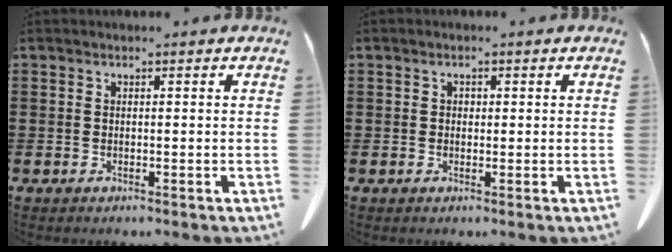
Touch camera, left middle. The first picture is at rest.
{"total": 0.8, "force": [0.3, 0.6, 0.4], "torque": [-0.010, 0.003, 0.006]}